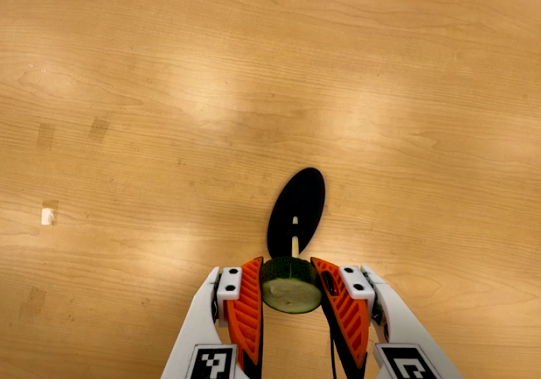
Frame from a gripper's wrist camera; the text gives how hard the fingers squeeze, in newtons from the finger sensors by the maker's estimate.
{"total": 10.6, "left": 10.1, "right": 11.1}